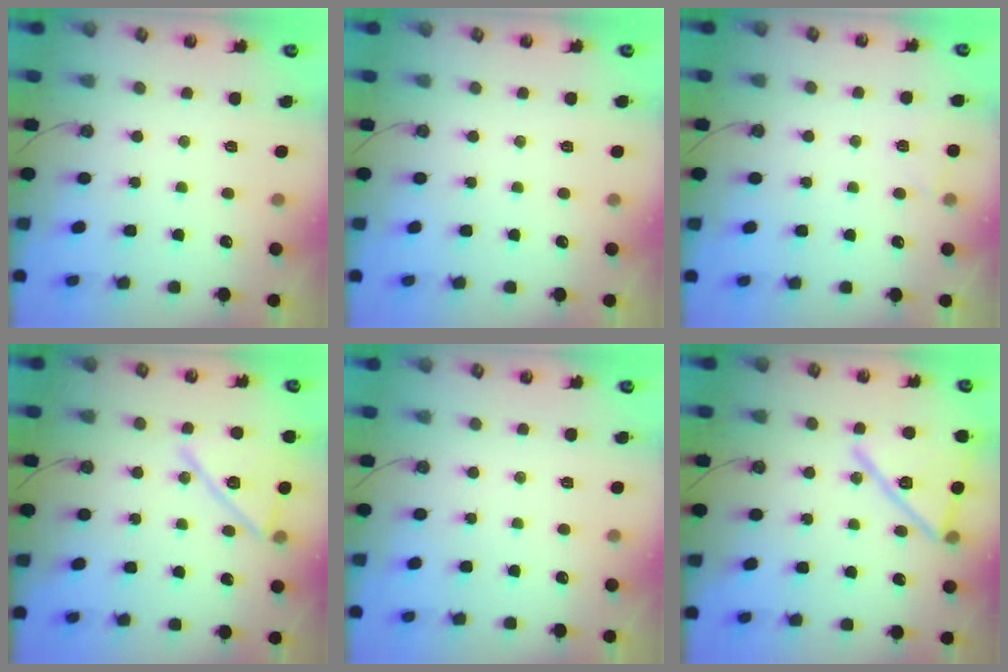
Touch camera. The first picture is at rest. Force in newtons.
{"total": 0.5, "press": 0.5, "slide": 0.2}
{"total": 3.1, "press": 3.1, "slide": 0.4}
{"total": 16.6, "press": 16.4, "slide": 2.6}
{"total": 0.0}
{"total": 19.5, "press": 16.5, "slide": 10.4}